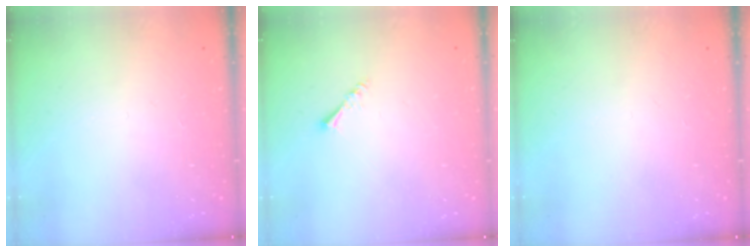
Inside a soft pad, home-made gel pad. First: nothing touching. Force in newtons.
{"total": 1.6, "press": 1.6, "slide": 0.3}
{"total": 0.0}